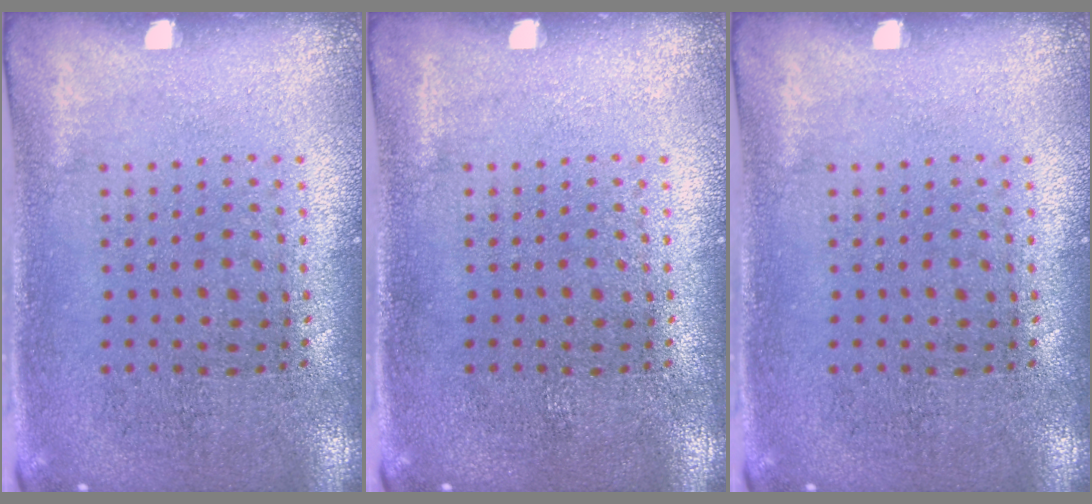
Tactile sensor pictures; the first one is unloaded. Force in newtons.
{"total": 0.0}
{"total": 0.0}